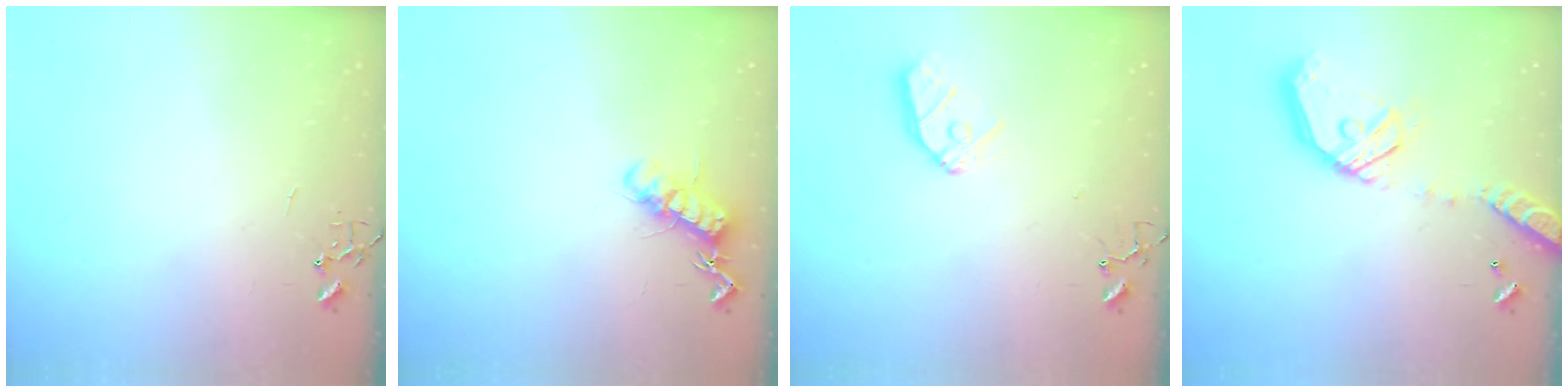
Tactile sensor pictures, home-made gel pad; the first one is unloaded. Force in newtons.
{"total": 12.5, "press": 12.5, "slide": 0.4}
{"total": 9.7, "press": 9.7, "slide": 0.9}
{"total": 19.5, "press": 19.2, "slide": 3.4}